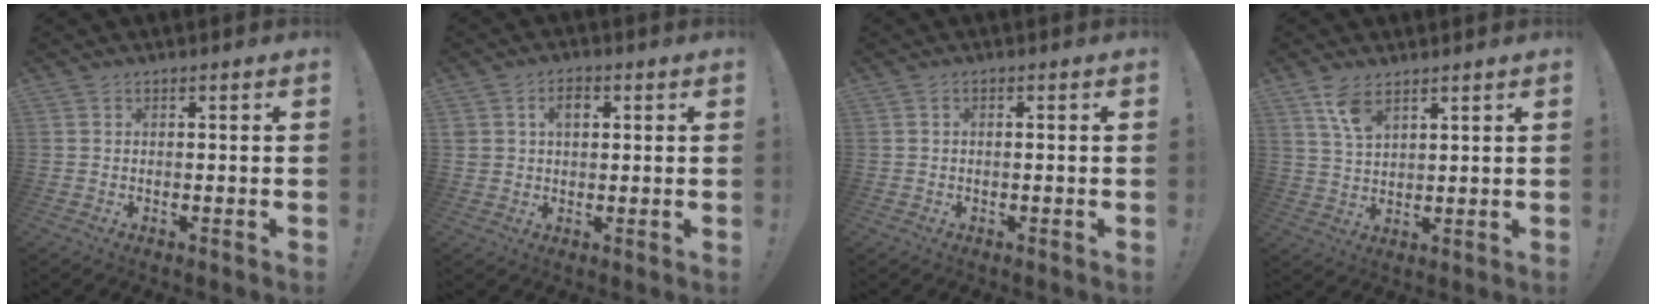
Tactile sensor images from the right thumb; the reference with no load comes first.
{"total": 4.8, "force": [1.3, 3.7, 2.8], "torque": [-0.055, 0.010, 0.023]}
{"total": 1.1, "force": [-0.9, 0.2, 0.5], "torque": [-0.012, 0.003, -0.016]}
{"total": 7.0, "force": [4.4, 3.3, 4.4], "torque": [-0.079, -0.017, 0.081]}